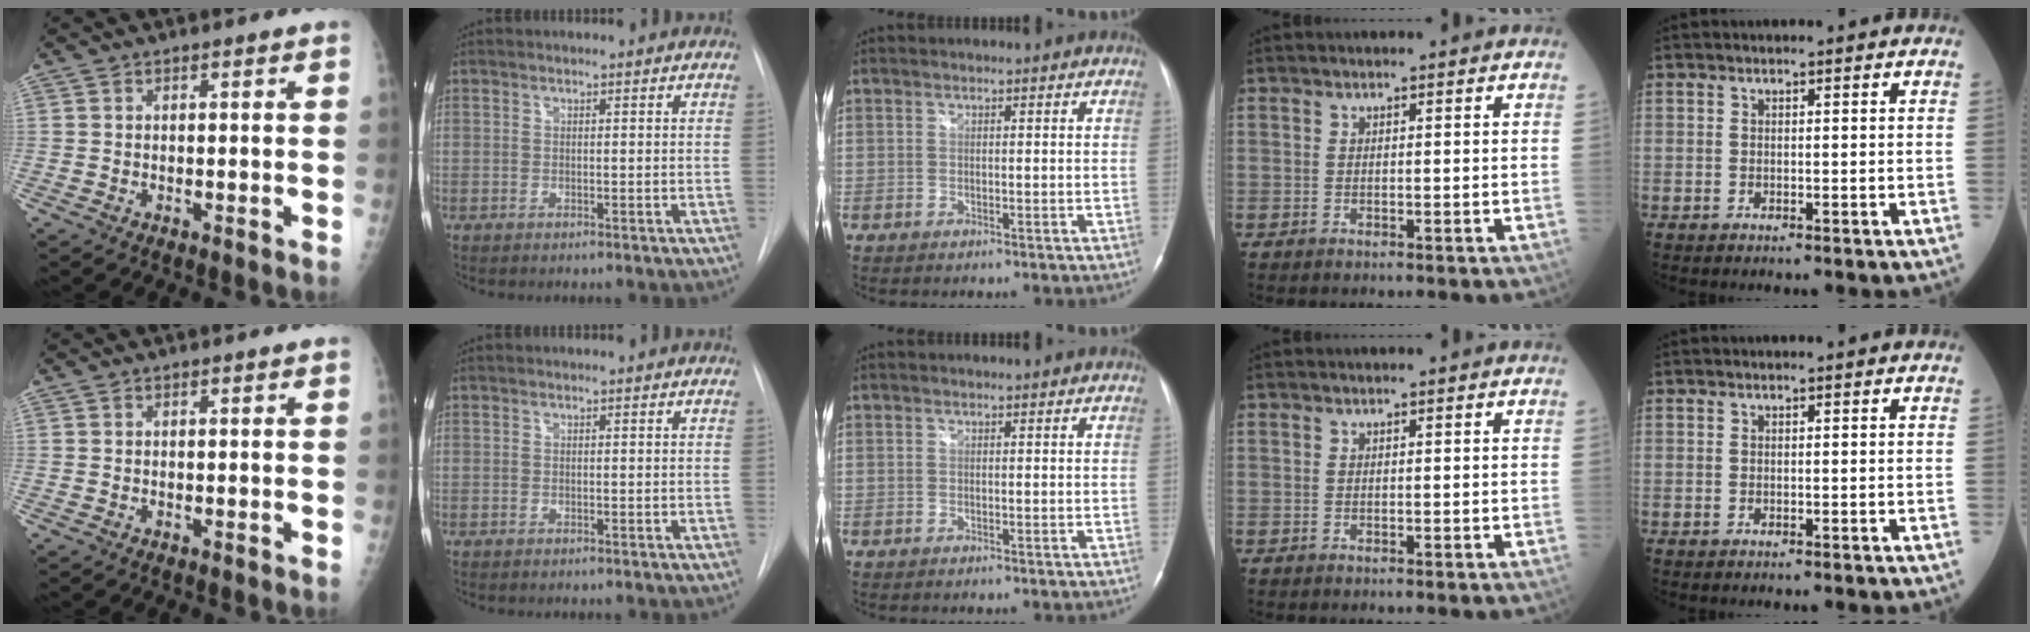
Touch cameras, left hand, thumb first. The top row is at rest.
{}